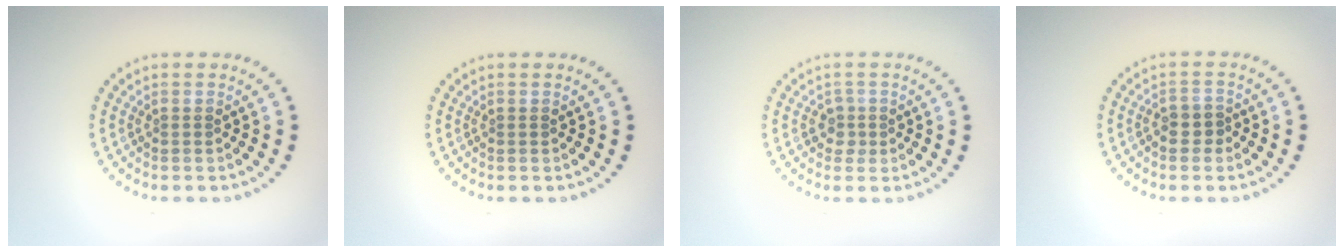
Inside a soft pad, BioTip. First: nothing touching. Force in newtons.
{"total": 0.0}
{"total": 1.5, "press": 1.2, "slide": 0.9}
{"total": 1.5, "press": 1.4, "slide": 0.7}